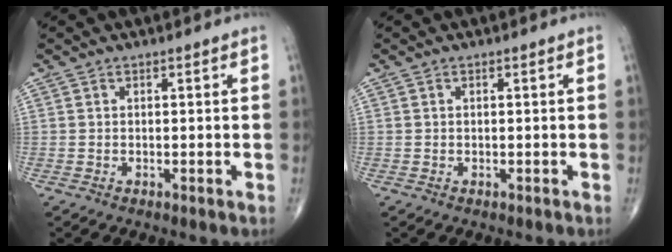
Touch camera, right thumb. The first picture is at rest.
{"total": 0.0}